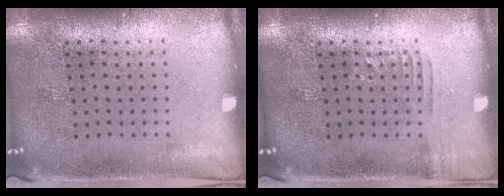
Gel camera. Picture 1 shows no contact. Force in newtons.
{"total": 0.9, "press": 0.9, "slide": 0.2}